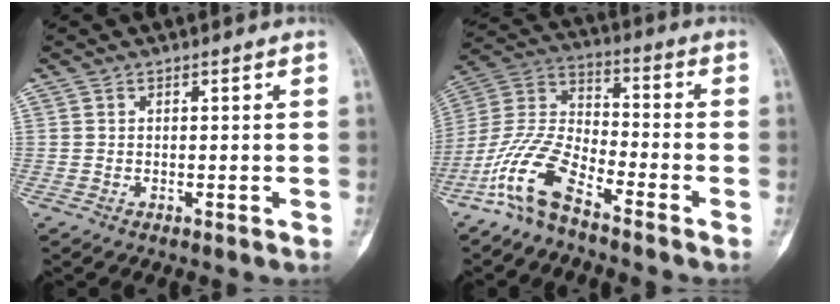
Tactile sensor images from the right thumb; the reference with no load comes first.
{"total": 12.0, "force": [-8.1, 4.2, 7.9], "torque": [-0.175, 0.060, -0.170]}